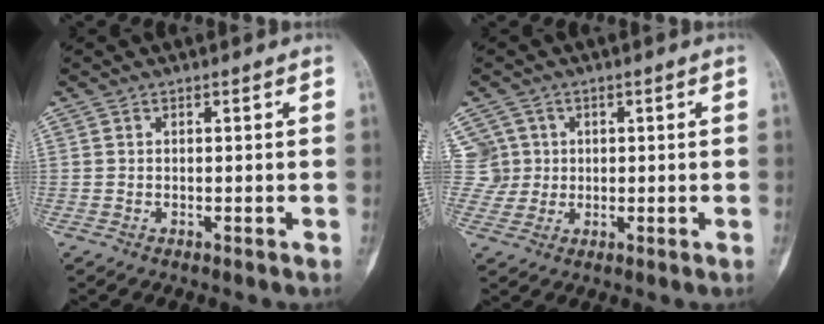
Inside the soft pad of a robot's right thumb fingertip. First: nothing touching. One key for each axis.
{"total": 5.0, "fx": 1.3, "fy": 4.8, "fz": 0.1, "tx": 0.028, "ty": 0.006, "tz": 0.024}